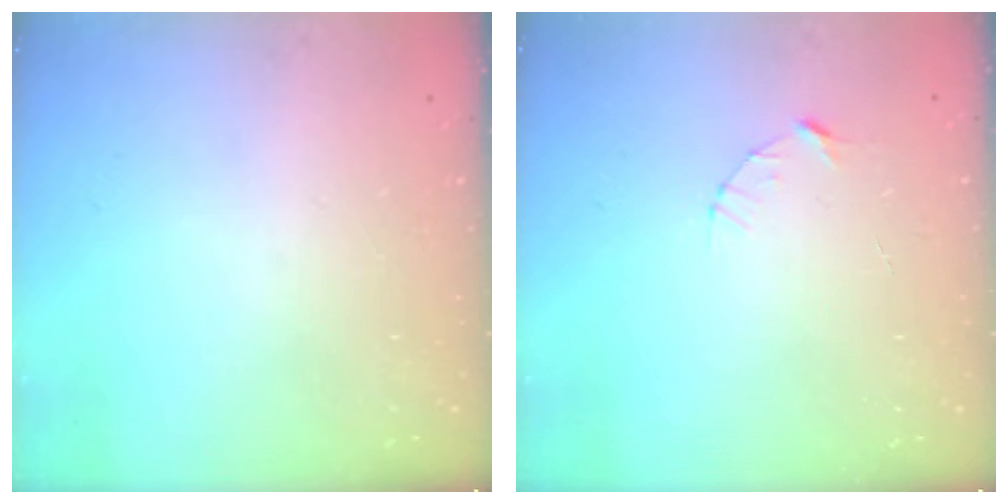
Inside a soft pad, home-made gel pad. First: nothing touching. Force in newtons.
{"total": 3.1, "press": 3.1, "slide": 0.3}